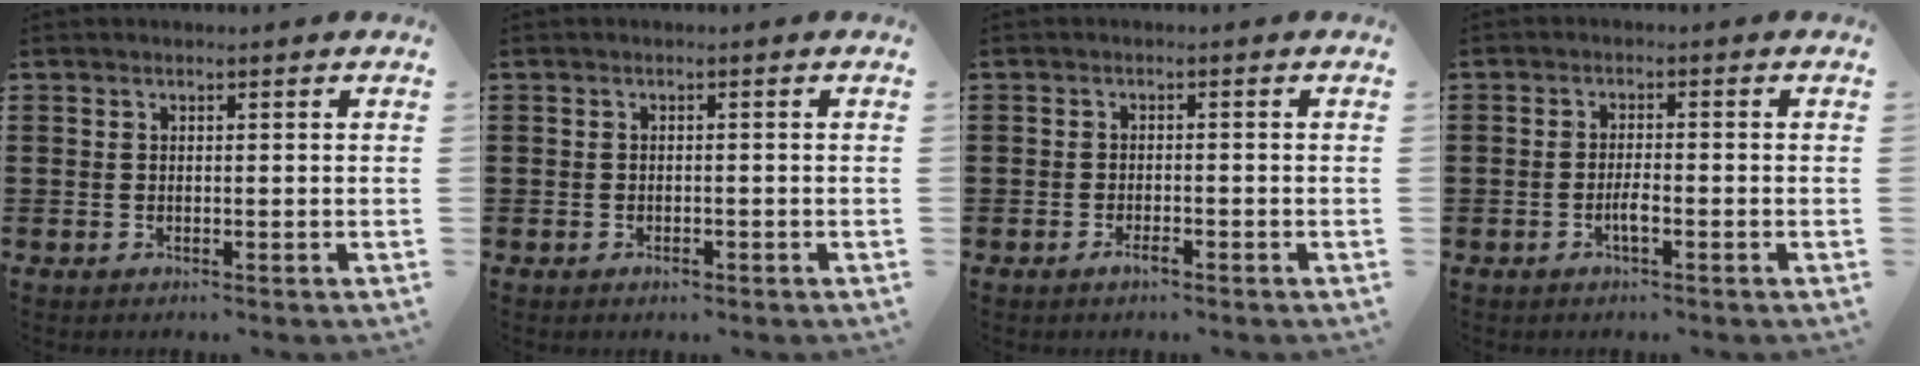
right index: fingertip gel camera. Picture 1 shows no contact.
{"total": 0.8, "force": [-0.6, 0.4, 0.4], "torque": [-0.010, -0.003, -0.010]}
{"total": 1.7, "force": [-1.1, 0.5, 1.2], "torque": [-0.022, -0.002, -0.020]}
{"total": 2.4, "force": [-1.0, 0.5, 2.2], "torque": [-0.047, 0.000, -0.021]}